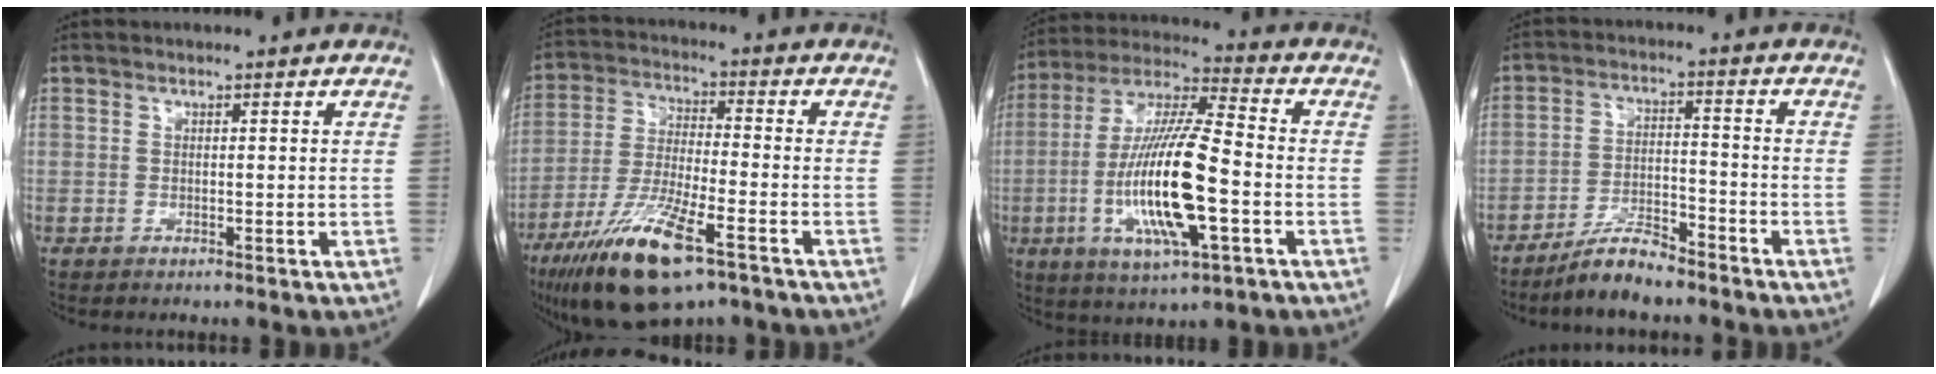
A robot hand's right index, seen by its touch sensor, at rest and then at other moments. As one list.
[{"total": 14.8, "force": [-8.9, 3.0, 11.4], "torque": [-0.231, -0.032, -0.157]}, {"total": 17.2, "force": [-4.0, 2.4, 16.6], "torque": [-0.337, -0.012, -0.070]}, {"total": 6.8, "force": [-5.8, 1.4, 3.1], "torque": [-0.060, -0.008, -0.108]}]